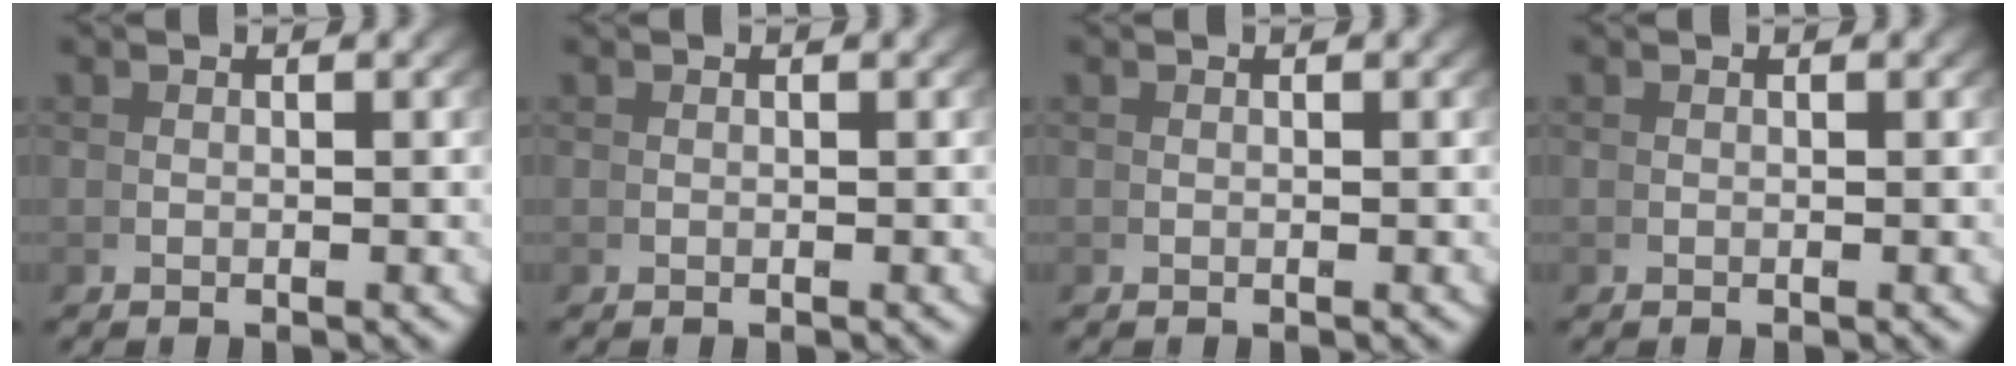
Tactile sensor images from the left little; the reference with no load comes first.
{"total": 0.0}
{"total": 0.0}
{"total": 0.0}